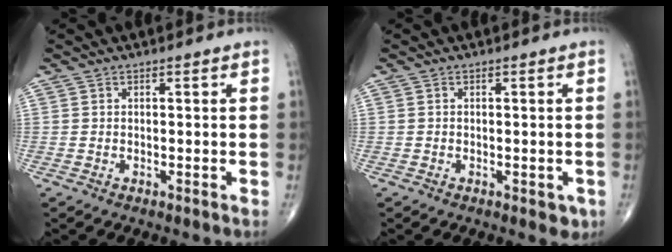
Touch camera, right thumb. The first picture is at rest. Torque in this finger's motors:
{"motor_torque": [0.17, 0.13, -0.09, 0.00, 0.10]}